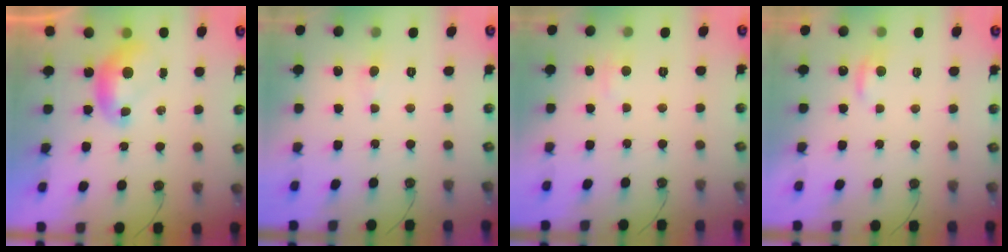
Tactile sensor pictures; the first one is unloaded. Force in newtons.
{"total": 0.7, "press": 0.5, "slide": 0.5}
{"total": 3.1, "press": 3.1, "slide": 0.4}
{"total": 0.9, "press": 0.8, "slide": 0.4}